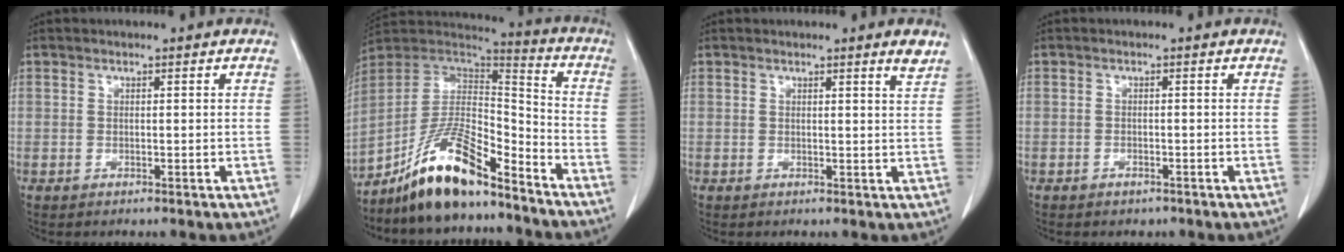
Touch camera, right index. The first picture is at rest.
{"total": 14.6, "force": [-11.0, 3.4, 9.0], "torque": [-0.163, 0.021, -0.197]}
{"total": 1.8, "force": [1.4, -0.4, 1.0], "torque": [-0.021, -0.013, 0.015]}
{"total": 1.3, "force": [-0.9, 0.8, 0.3], "torque": [-0.009, 0.001, -0.009]}